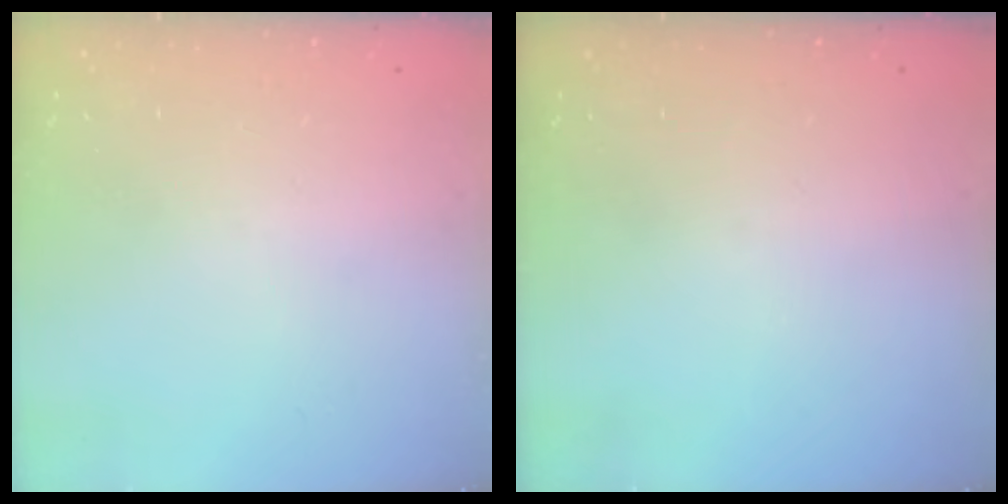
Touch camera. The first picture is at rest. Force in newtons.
{"total": 0.0}